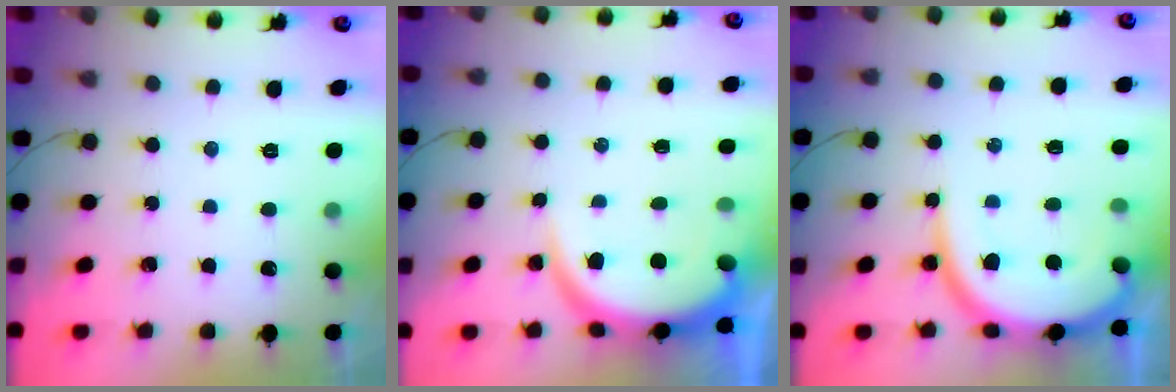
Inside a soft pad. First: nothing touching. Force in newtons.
{"total": 7.7, "press": 7.7, "slide": 0.6}
{"total": 11.1, "press": 11.0, "slide": 1.4}